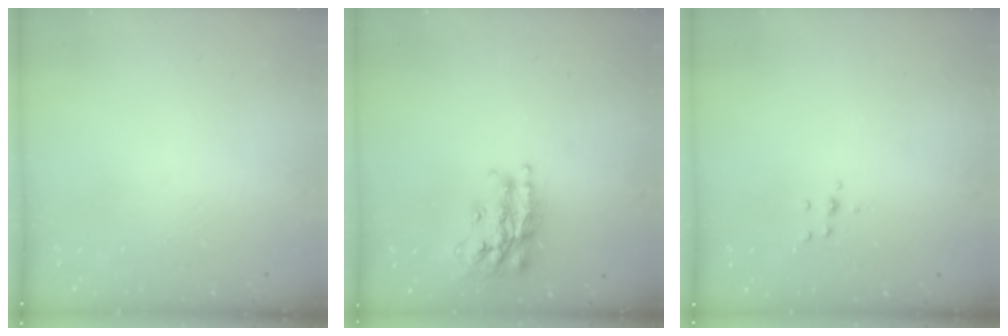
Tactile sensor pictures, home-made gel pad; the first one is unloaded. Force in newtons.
{"total": 17.9, "press": 17.8, "slide": 1.3}
{"total": 4.8, "press": 4.8, "slide": 0.5}